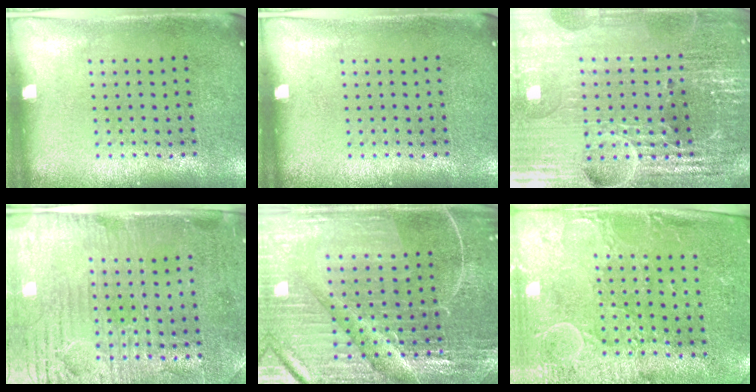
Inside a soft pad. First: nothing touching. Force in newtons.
{"total": 0.0}
{"total": 6.5, "press": 5.7, "slide": 3.2}
{"total": 3.4, "press": 3.1, "slide": 1.5}
{"total": 5.1, "press": 4.8, "slide": 1.6}
{"total": 2.9, "press": 2.5, "slide": 1.6}